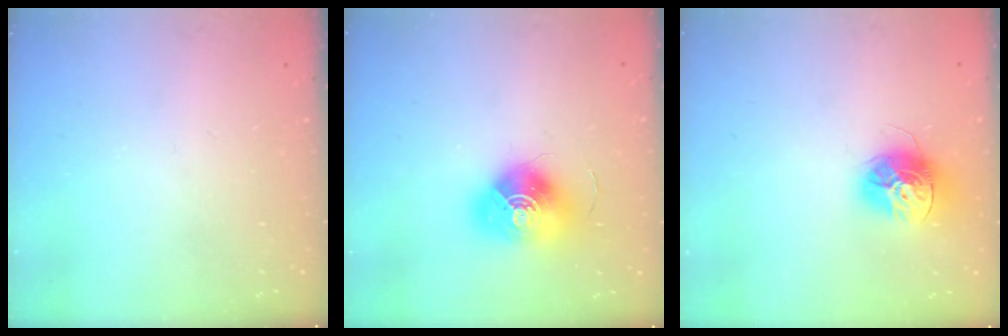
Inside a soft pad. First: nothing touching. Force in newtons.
{"total": 16.2, "press": 16.2, "slide": 0.5}
{"total": 13.7, "press": 13.7, "slide": 1.0}